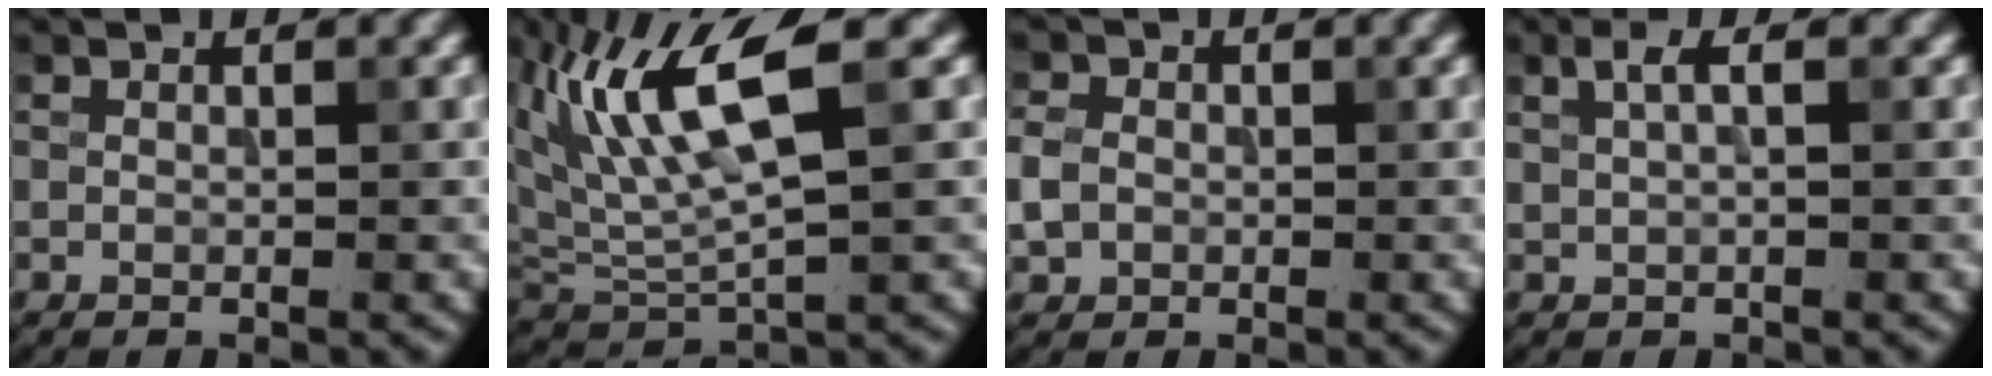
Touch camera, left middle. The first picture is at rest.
{"total": 7.9, "force": [3.0, 2.5, 6.9], "torque": [-0.146, 0.002, 0.060]}
{"total": 2.2, "force": [-0.4, 2.0, 0.9], "torque": [-0.025, 0.000, -0.012]}
{"total": 1.8, "force": [0.7, 0.5, 1.6], "torque": [-0.031, 0.001, 0.017]}